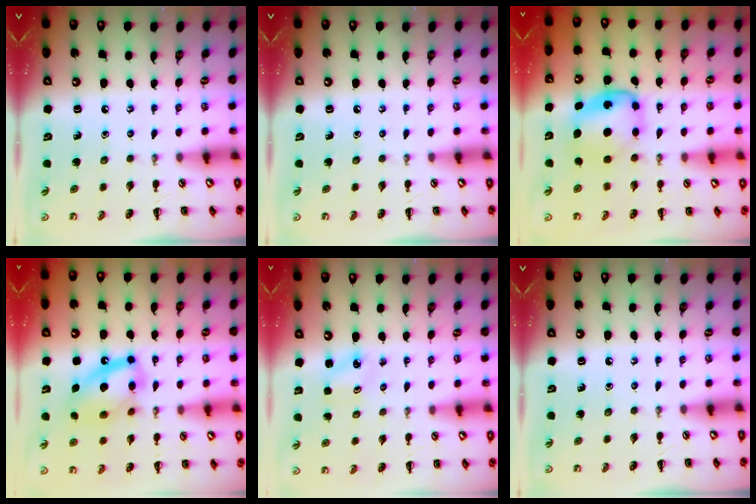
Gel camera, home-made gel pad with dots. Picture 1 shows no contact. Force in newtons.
{"total": 0.0}
{"total": 6.1, "press": 6.1, "slide": 0.3}
{"total": 14.1, "press": 13.8, "slide": 2.9}
{"total": 1.9, "press": 1.8, "slide": 0.4}
{"total": 0.0}